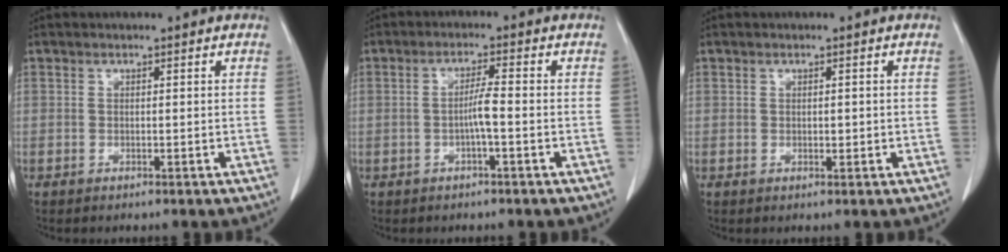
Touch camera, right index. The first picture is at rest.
{"total": 3.6, "force": [-0.9, 0.4, 3.5], "torque": [-0.069, 0.007, -0.014]}
{"total": 1.4, "force": [-0.1, 0.9, 1.1], "torque": [-0.022, 0.000, 0.002]}